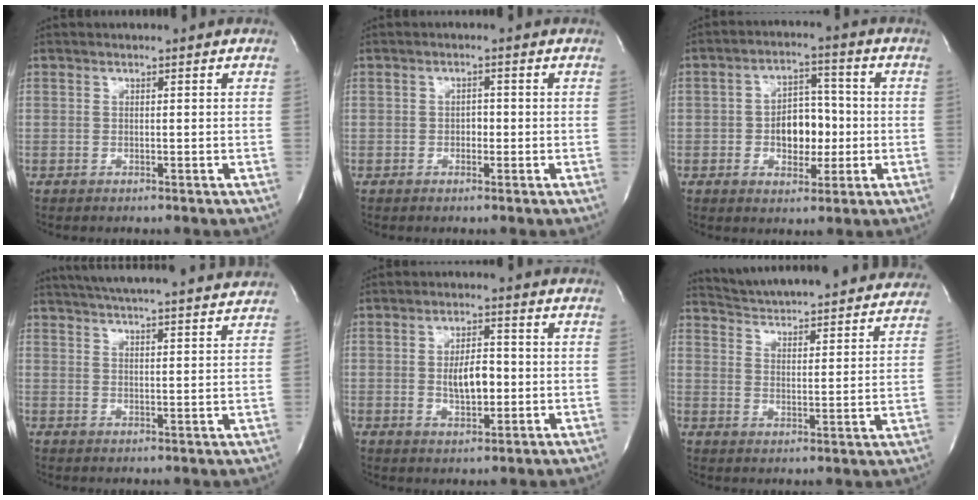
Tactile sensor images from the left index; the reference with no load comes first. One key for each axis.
{"total": 1.5, "fx": -0.9, "fy": 0.9, "fz": 0.8, "tx": -0.010, "ty": -0.002, "tz": -0.014}
{"total": 7.1, "fx": -1.5, "fy": 4.4, "fz": 5.3, "tx": -0.086, "ty": 0.009, "tz": -0.022}
{"total": 20.7, "fx": 19.0, "fy": 1.4, "fz": 8.2, "tx": -0.138, "ty": 0.002, "tz": 0.247}
{"total": 5.4, "fx": -0.9, "fy": 2.4, "fz": 4.8, "tx": -0.087, "ty": -0.005, "tz": -0.011}
{"total": 26.7, "fx": 25.1, "fy": 3.9, "fz": 8.1, "tx": -0.136, "ty": -0.036, "tz": 0.321}